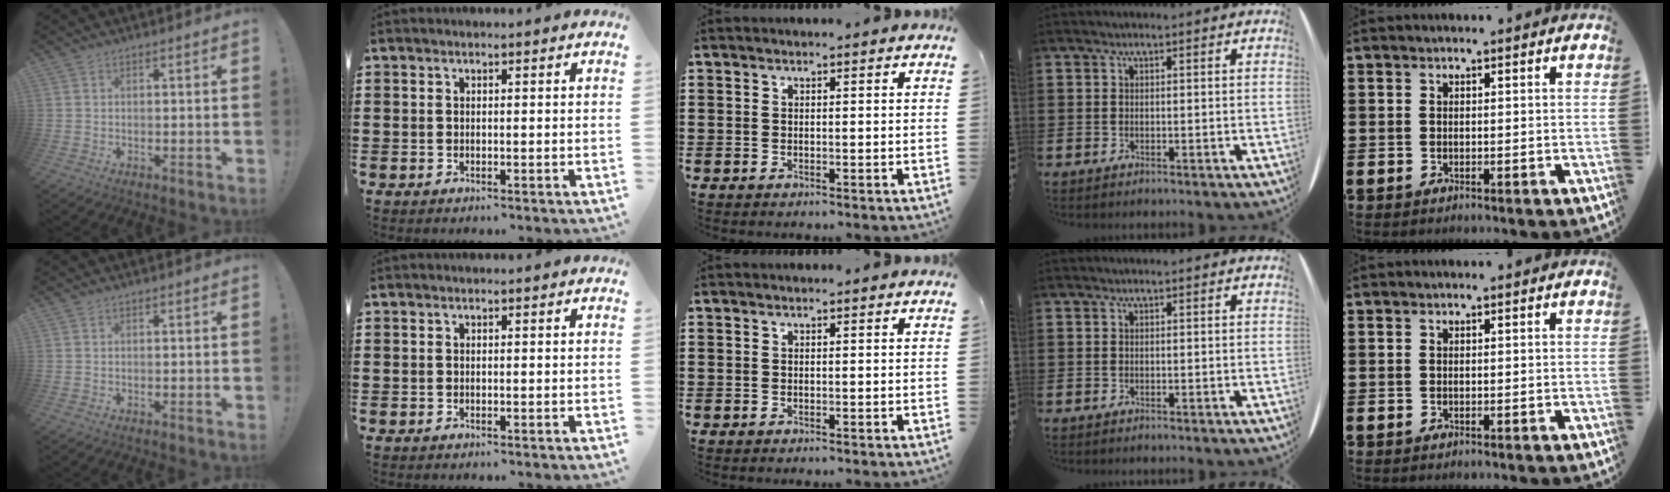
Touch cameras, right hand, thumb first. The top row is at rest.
{}